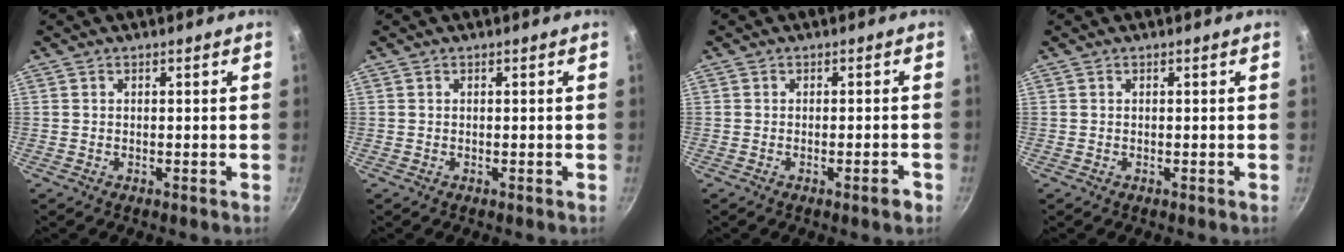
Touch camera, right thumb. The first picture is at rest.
{"total": 0.0}
{"total": 2.4, "force": [-1.2, 0.4, 2.0], "torque": [-0.025, 0.011, -0.015]}
{"total": 0.0}